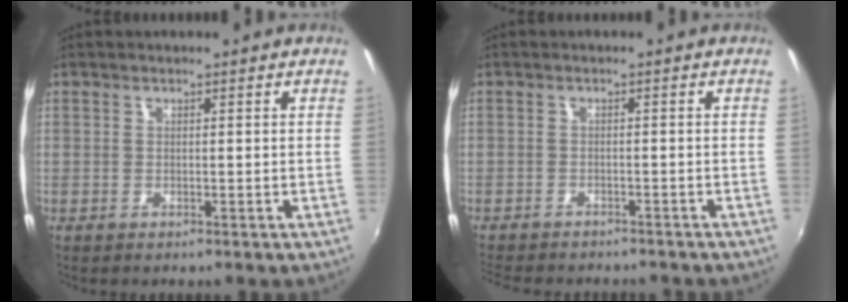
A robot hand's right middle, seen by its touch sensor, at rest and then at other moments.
{"total": 8.3, "force": [-7.5, 2.2, 2.9], "torque": [-0.074, -0.018, -0.111]}